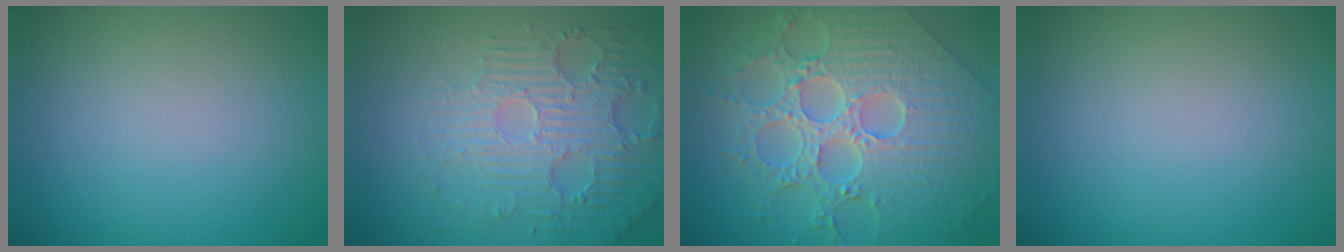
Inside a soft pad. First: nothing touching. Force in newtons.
{"total": 6.1, "press": 3.8, "slide": 4.8}
{"total": 9.4, "press": 6.9, "slide": 6.4}
{"total": 0.0}